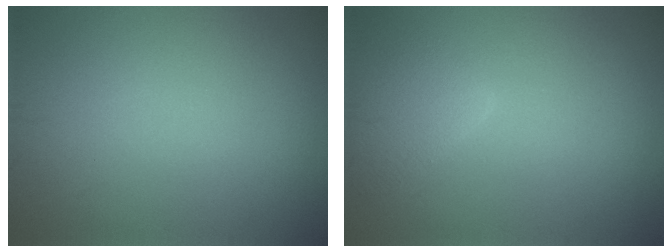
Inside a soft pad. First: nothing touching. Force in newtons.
{"total": 2.6, "press": 2.6, "slide": 0.2}